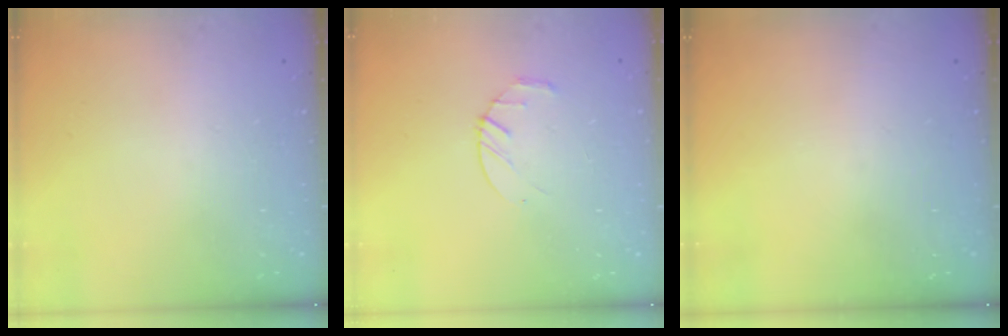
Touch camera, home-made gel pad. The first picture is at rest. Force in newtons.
{"total": 3.2, "press": 3.2, "slide": 0.5}
{"total": 0.0}